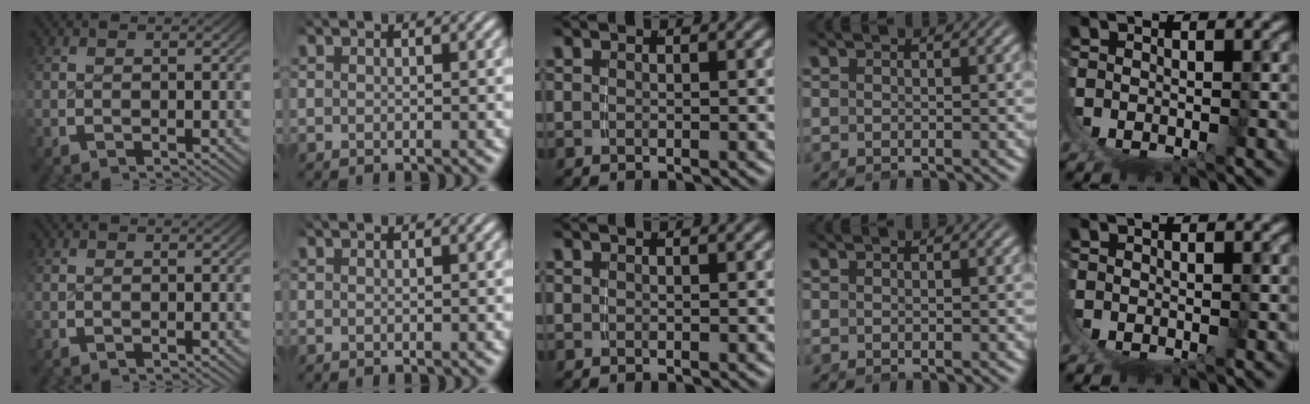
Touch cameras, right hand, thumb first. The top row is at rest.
{}